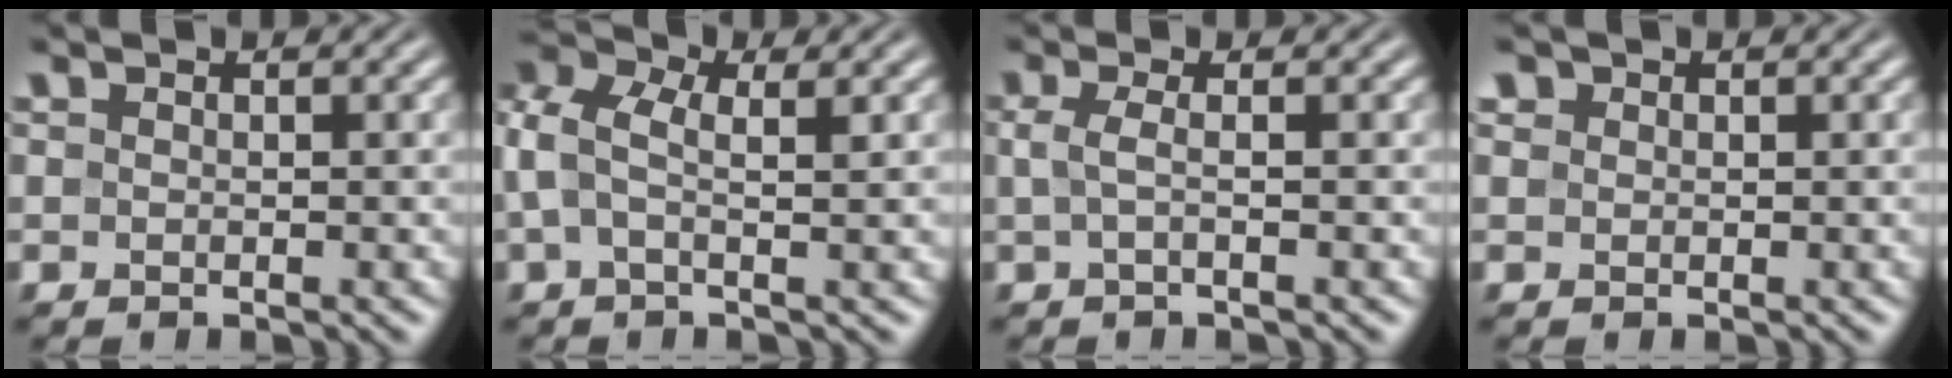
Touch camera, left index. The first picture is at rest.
{"total": 5.0, "force": [1.1, 2.8, 4.0], "torque": [-0.102, 0.007, 0.015]}
{"total": 1.7, "force": [-0.1, 0.4, 1.6], "torque": [-0.036, 0.001, -0.005]}
{"total": 0.8, "force": [0.4, 0.7, 0.1], "torque": [0.000, 0.002, 0.000]}